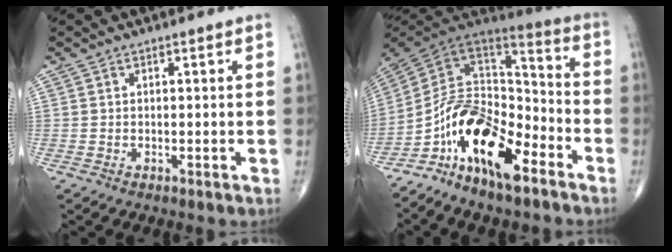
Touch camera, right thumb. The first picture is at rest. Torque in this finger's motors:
{"motor_torque": [2.65, 2.36, 1.62, -1.15, 0.19]}